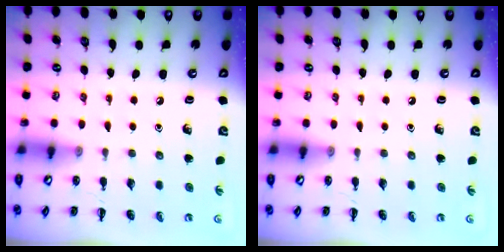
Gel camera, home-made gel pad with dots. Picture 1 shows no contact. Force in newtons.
{"total": 0.0}